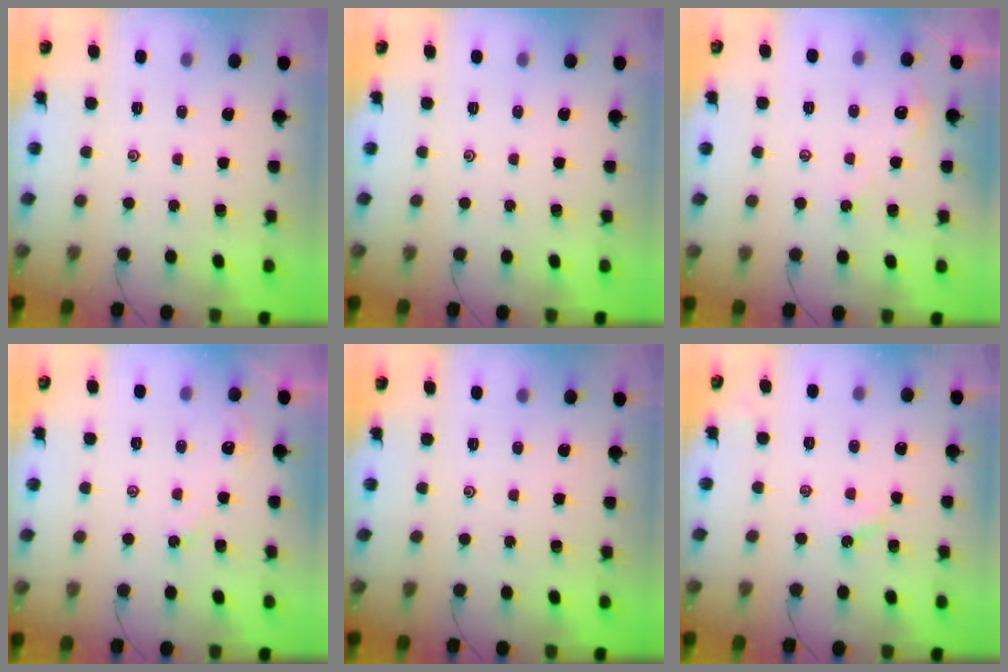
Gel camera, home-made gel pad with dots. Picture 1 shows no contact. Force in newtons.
{"total": 0.0}
{"total": 3.6, "press": 3.6, "slide": 0.5}
{"total": 2.9, "press": 2.9, "slide": 0.5}
{"total": 0.0}
{"total": 3.0, "press": 2.9, "slide": 0.5}